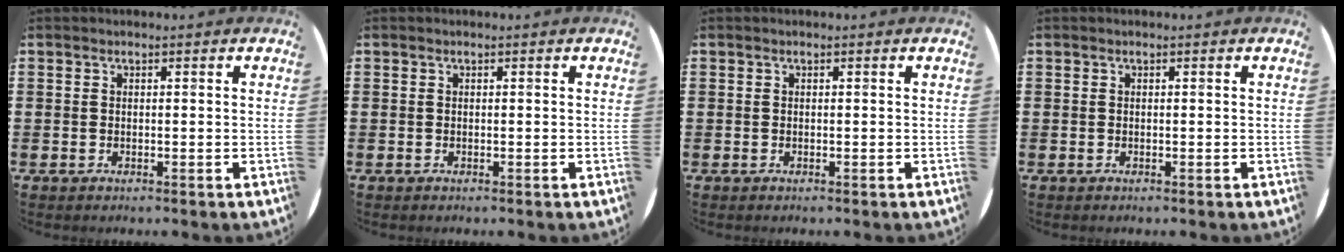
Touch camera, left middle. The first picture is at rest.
{"total": 0.0}
{"total": 0.0}
{"total": 0.0}